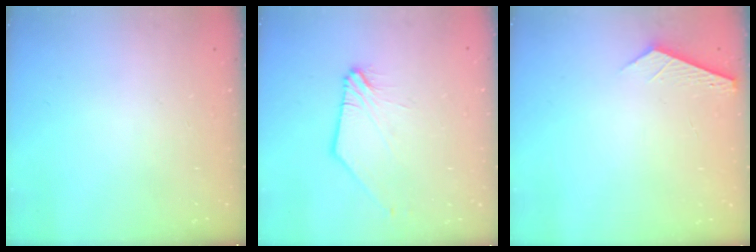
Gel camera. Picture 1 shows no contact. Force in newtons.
{"total": 2.0, "press": 1.9, "slide": 0.4}
{"total": 2.7, "press": 2.7, "slide": 0.3}